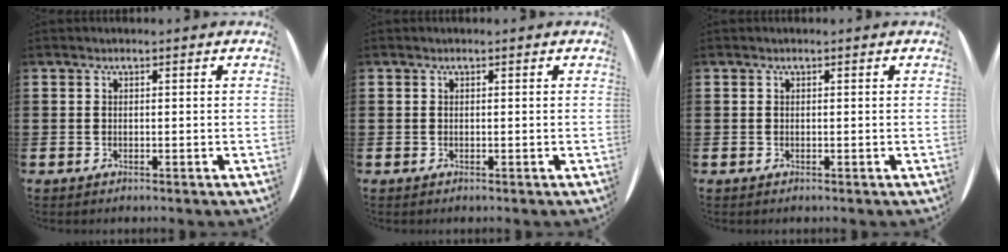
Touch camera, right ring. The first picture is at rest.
{"total": 0.0}
{"total": 0.0}